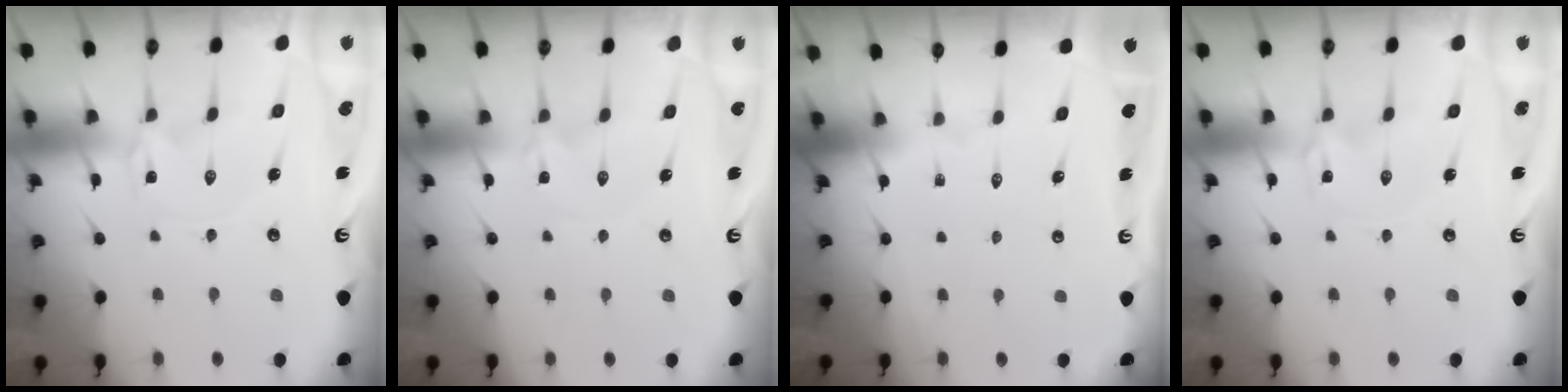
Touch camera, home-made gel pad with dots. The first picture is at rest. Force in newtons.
{"total": 0.0}
{"total": 0.0}
{"total": 0.0}